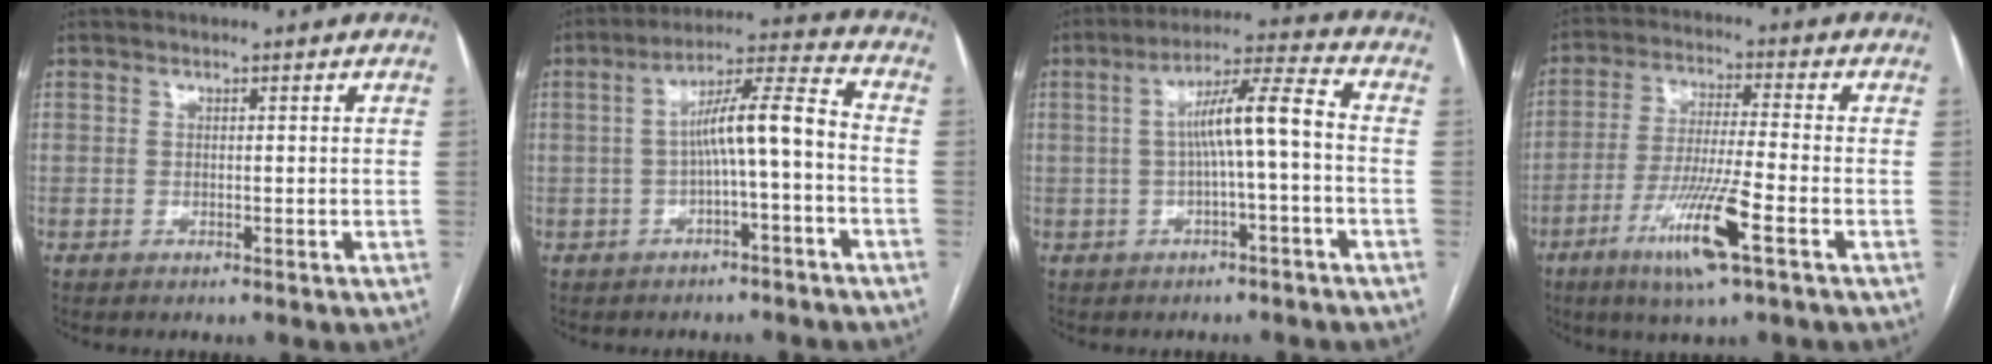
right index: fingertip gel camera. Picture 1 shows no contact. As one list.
[{"total": 8.8, "force": [-1.5, 0.6, 8.7], "torque": [-0.143, 0.034, -0.025]}, {"total": 8.4, "force": [-0.6, 0.3, 8.4], "torque": [-0.141, 0.028, -0.011]}, {"total": 11.1, "force": [-5.1, 0.0, 9.8], "torque": [-0.192, -0.018, -0.095]}]